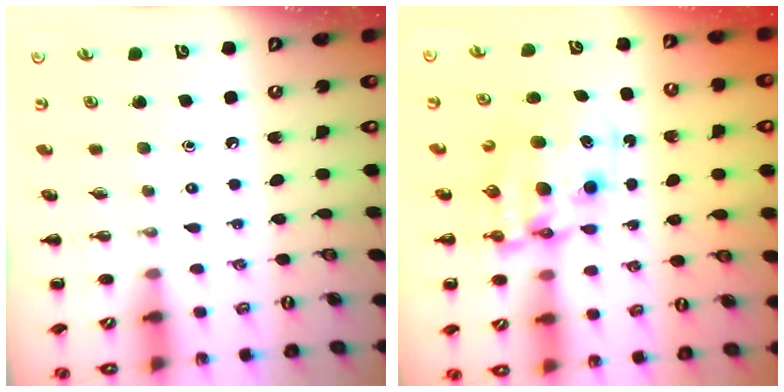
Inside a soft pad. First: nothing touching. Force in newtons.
{"total": 9.8, "press": 9.3, "slide": 3.1}